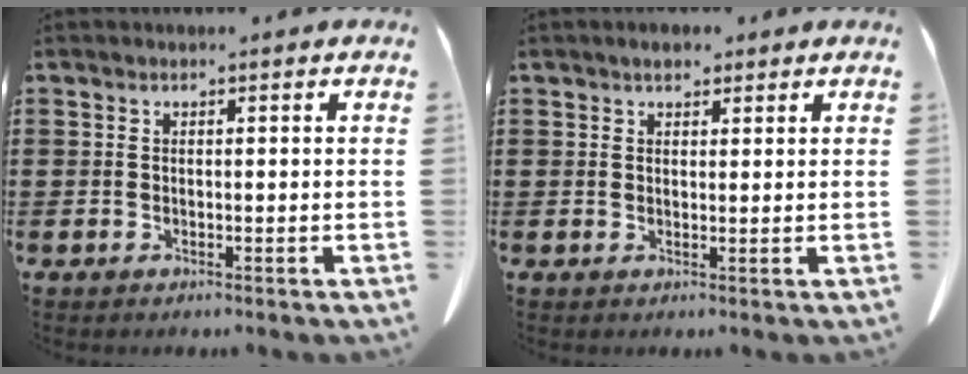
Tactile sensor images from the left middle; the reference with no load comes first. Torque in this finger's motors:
{"motor_torque": [0.09, -0.03, 0.02, 0.01]}